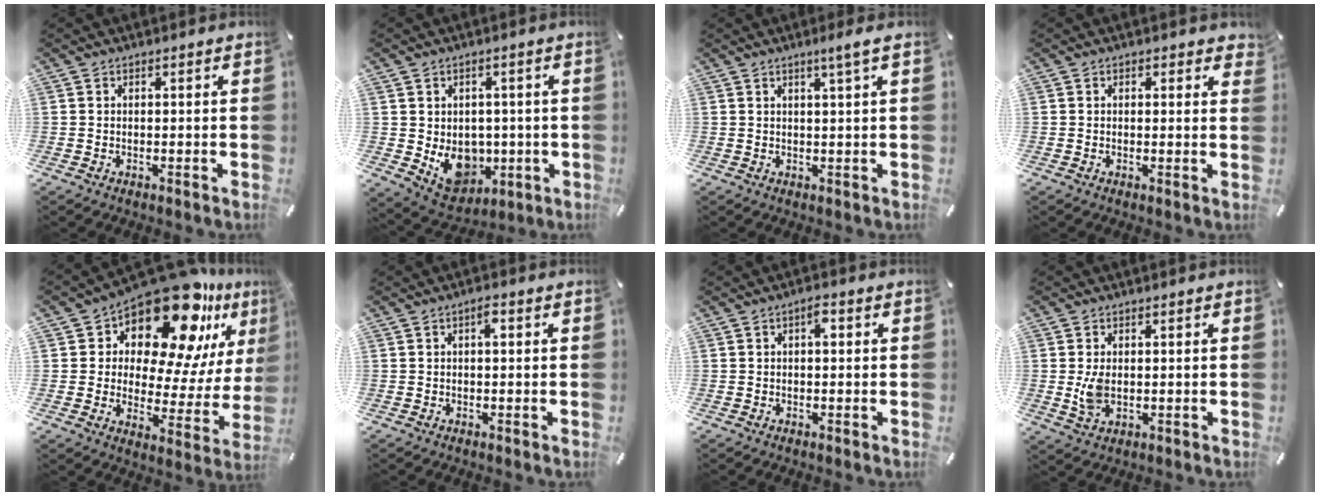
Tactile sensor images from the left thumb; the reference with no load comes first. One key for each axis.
{"total": 9.3, "fx": -0.7, "fy": 8.2, "fz": 4.3, "tx": -0.061, "ty": -0.009, "tz": -0.003}
{"total": 3.7, "fx": 1.8, "fy": 0.0, "fz": 3.2, "tx": -0.062, "ty": -0.002, "tz": 0.030}
{"total": 1.1, "fx": 0.6, "fy": 0.7, "fz": 0.5, "tx": 0.005, "ty": -0.004, "tz": 0.008}
{"total": 20.2, "fx": 14.8, "fy": 8.4, "fz": 10.9, "tx": -0.167, "ty": -0.122, "tz": 0.250}
{"total": 2.1, "fx": 0.3, "fy": 0.9, "fz": 1.9, "tx": -0.031, "ty": 0.006, "tz": 0.001}
{"total": 2.4, "fx": 0.3, "fy": 1.1, "fz": 2.1, "tx": -0.029, "ty": 0.004, "tz": -0.001}
{"total": 5.0, "fx": 0.1, "fy": 3.3, "fz": 3.8, "tx": -0.077, "ty": -0.008, "tz": -0.006}